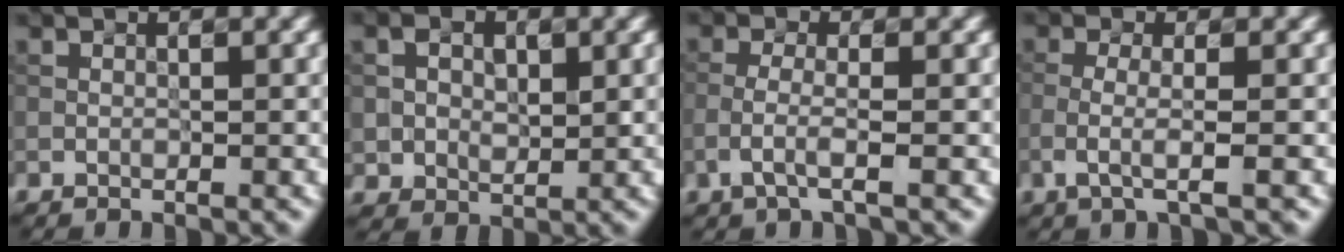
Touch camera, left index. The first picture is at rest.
{"total": 2.4, "force": [0.7, 2.0, 1.1], "torque": [-0.031, -0.001, 0.024]}
{"total": 1.7, "force": [-1.0, 0.1, 1.3], "torque": [-0.041, 0.010, -0.019]}
{"total": 2.1, "force": [-1.0, 0.3, 1.9], "torque": [-0.049, 0.003, -0.015]}